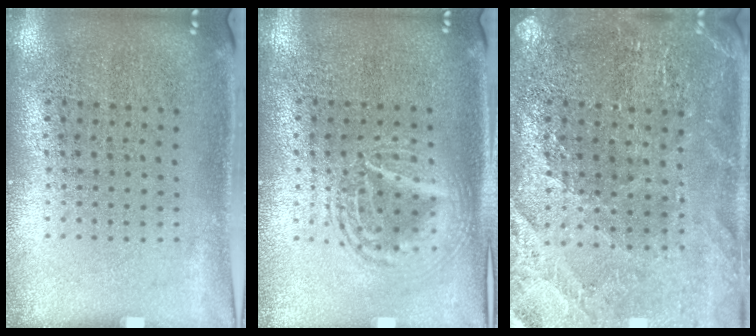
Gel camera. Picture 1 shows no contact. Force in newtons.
{"total": 1.7, "press": 1.7, "slide": 0.2}
{"total": 2.4, "press": 2.3, "slide": 0.2}